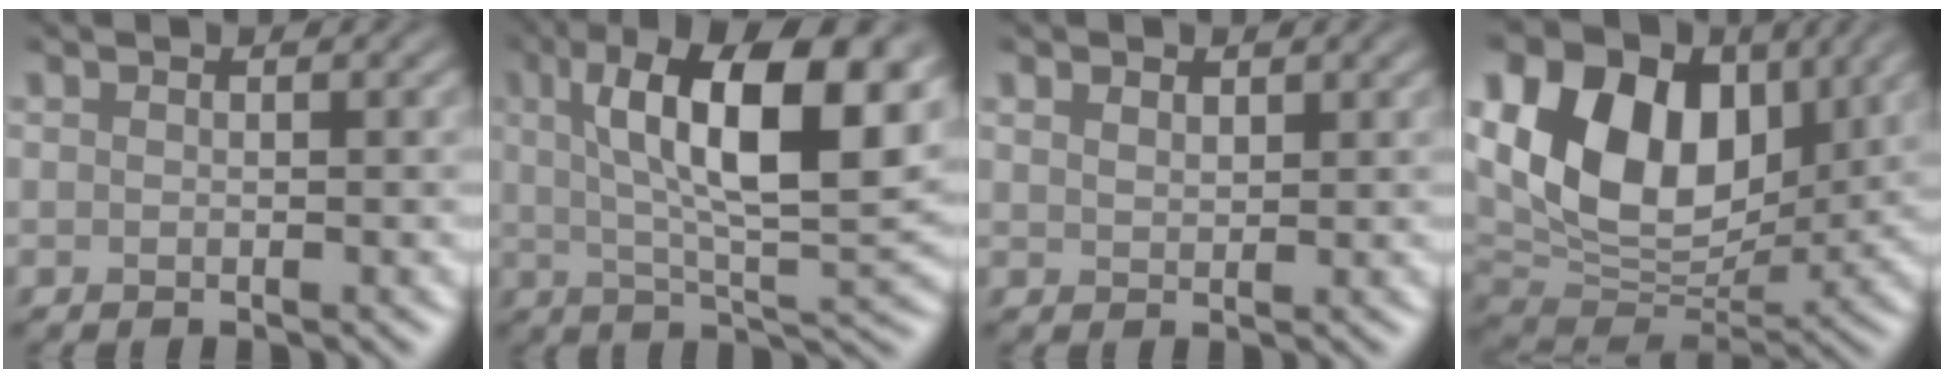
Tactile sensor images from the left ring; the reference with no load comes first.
{"total": 12.9, "force": [4.1, 4.0, 11.6], "torque": [-0.172, 0.006, 0.064]}
{"total": 1.1, "force": [0.9, 0.5, 0.2], "torque": [-0.013, -0.001, 0.021]}
{"total": 14.3, "force": [5.3, 9.4, 9.4], "torque": [-0.189, 0.022, 0.093]}